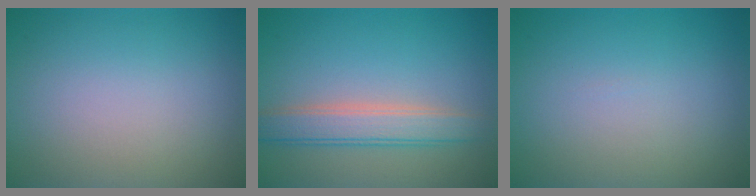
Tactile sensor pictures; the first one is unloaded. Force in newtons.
{"total": 3.9, "press": 3.9, "slide": 0.3}
{"total": 0.0}